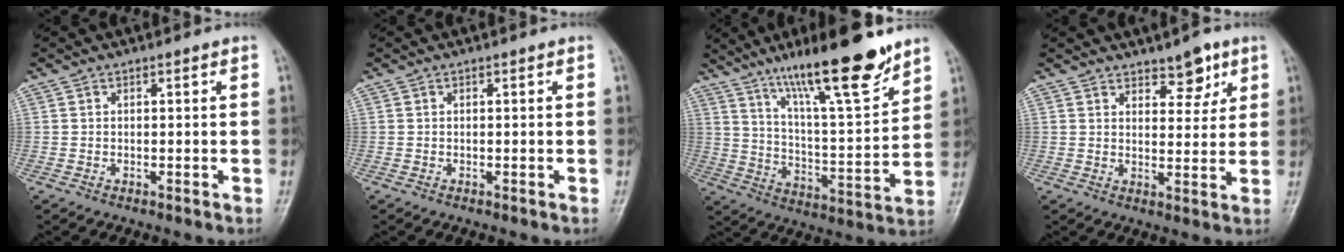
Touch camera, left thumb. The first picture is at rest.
{"total": 0.0}
{"total": 19.1, "force": [13.3, 3.3, 13.3], "torque": [-0.191, -0.073, 0.224]}
{"total": 5.4, "force": [3.6, 2.7, 3.1], "torque": [-0.017, -0.023, 0.053]}